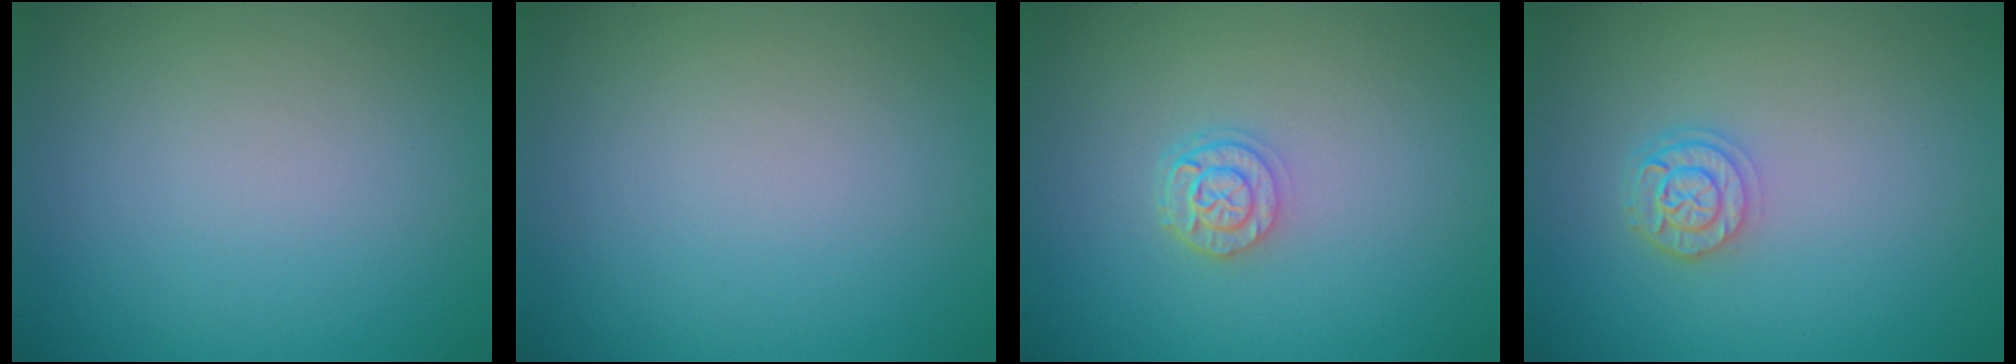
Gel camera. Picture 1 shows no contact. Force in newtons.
{"total": 0.0}
{"total": 2.3, "press": 1.9, "slide": 1.4}
{"total": 2.5, "press": 2.0, "slide": 1.4}